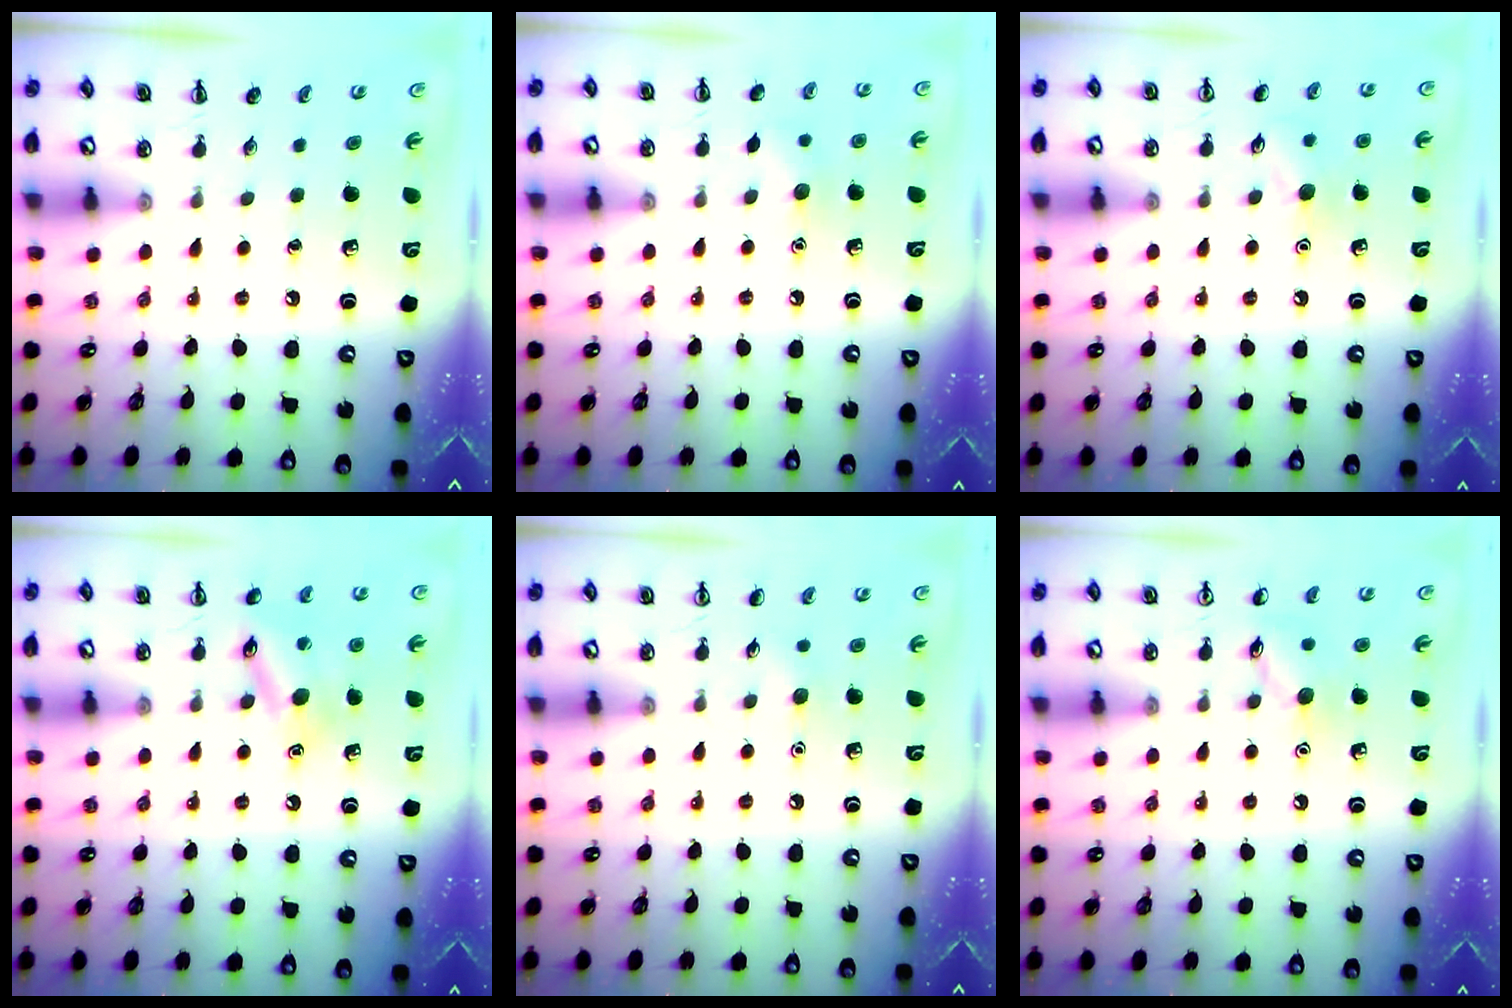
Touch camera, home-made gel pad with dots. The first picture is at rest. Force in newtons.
{"total": 7.6, "press": 7.4, "slide": 2.0}
{"total": 8.0, "press": 7.9, "slide": 1.5}
{"total": 13.7, "press": 13.7, "slide": 1.0}
{"total": 4.7, "press": 4.5, "slide": 1.2}
{"total": 8.1, "press": 8.1, "slide": 0.7}